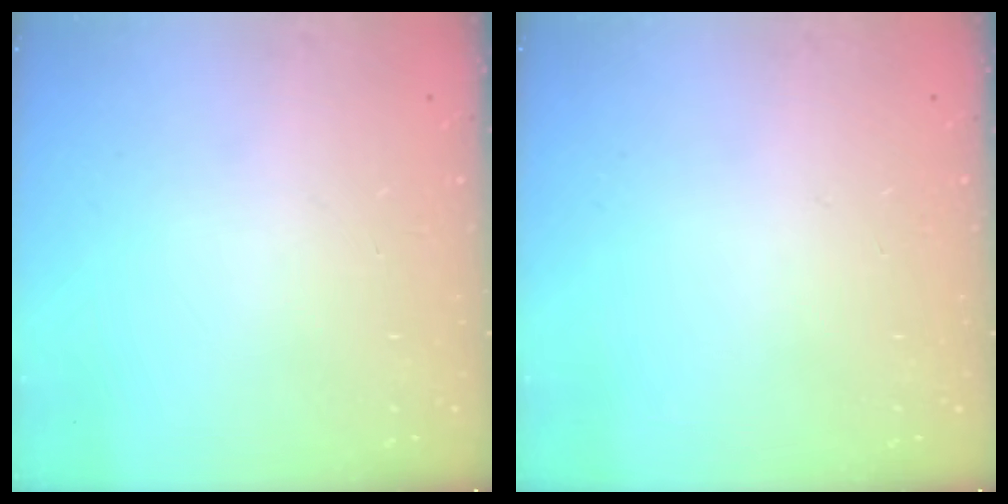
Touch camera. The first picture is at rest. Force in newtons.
{"total": 0.0}